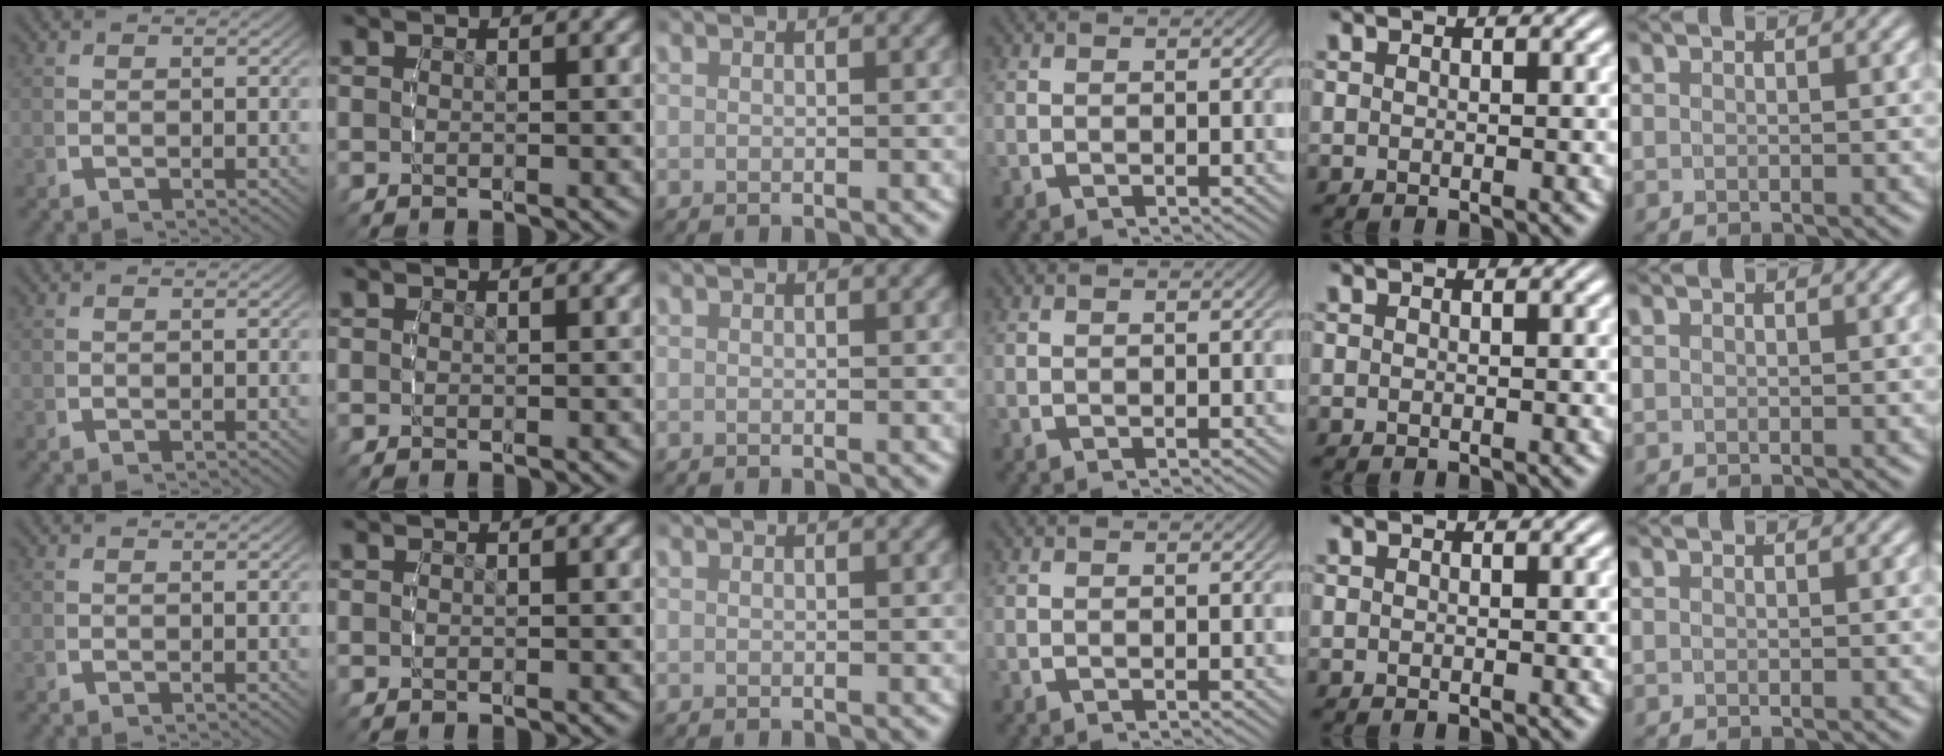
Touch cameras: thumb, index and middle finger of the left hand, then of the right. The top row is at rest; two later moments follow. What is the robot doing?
{"motion": "reach", "object": "jacket"}